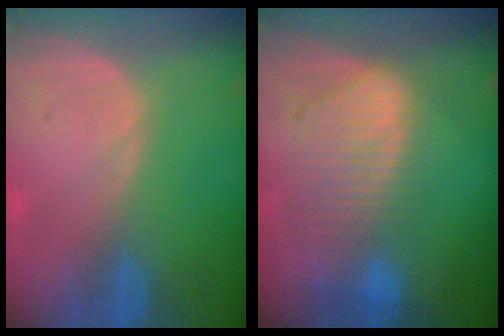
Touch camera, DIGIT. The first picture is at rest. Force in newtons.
{"total": 9.1, "press": 8.0, "slide": 4.3}